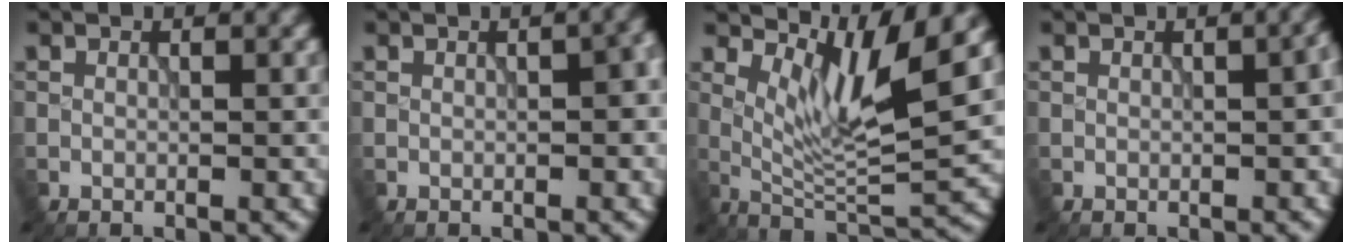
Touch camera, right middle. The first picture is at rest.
{"total": 3.3, "force": [-0.1, 1.5, 2.9], "torque": [-0.027, 0.000, 0.009]}
{"total": 7.0, "force": [3.6, 1.3, 5.8], "torque": [-0.106, -0.015, 0.072]}
{"total": 2.4, "force": [-0.1, 1.0, 2.2], "torque": [-0.016, -0.002, 0.010]}